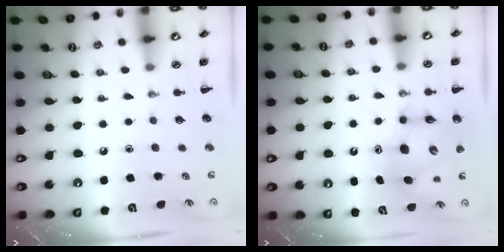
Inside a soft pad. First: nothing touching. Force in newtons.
{"total": 7.0, "press": 6.8, "slide": 1.5}